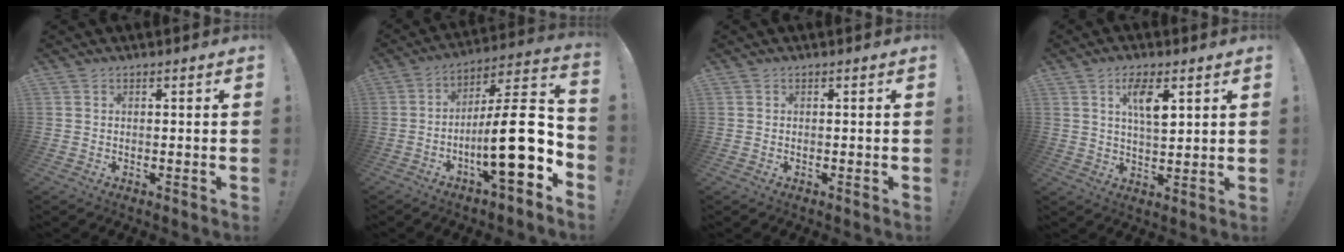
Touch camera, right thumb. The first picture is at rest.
{"total": 20.3, "force": [-4.7, 4.9, 19.1], "torque": [-0.304, 0.015, -0.077]}
{"total": 0.0}
{"total": 7.5, "force": [3.3, 2.9, 6.1], "torque": [-0.100, -0.008, 0.052]}